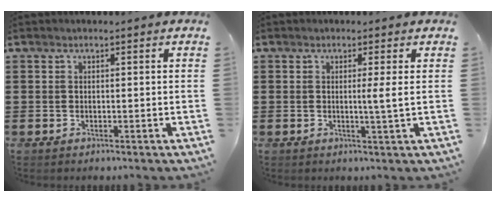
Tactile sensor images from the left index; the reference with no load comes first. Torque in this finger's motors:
{"motor_torque": [0.21, 0.13, 0.04, 0.03]}